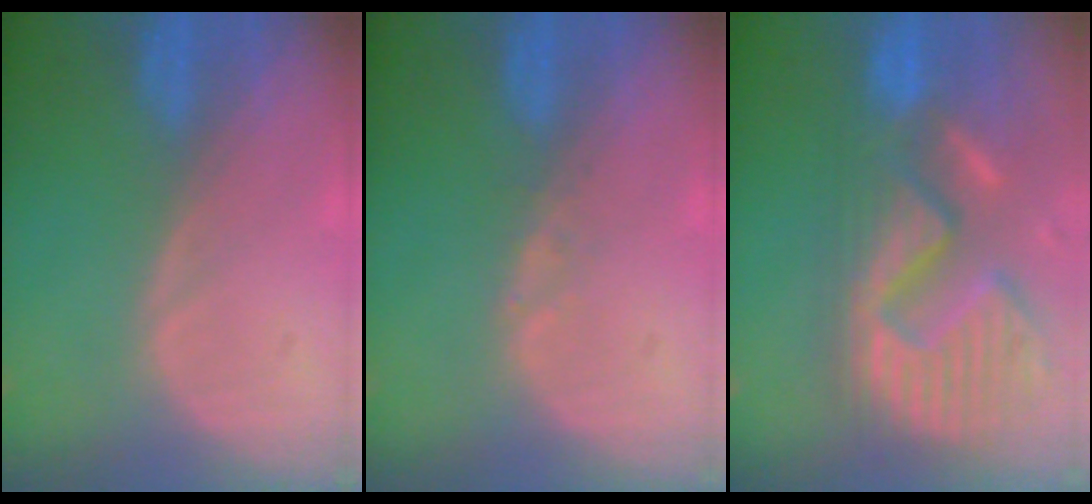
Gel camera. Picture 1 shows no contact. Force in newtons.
{"total": 0.8, "press": 0.7, "slide": 0.1}
{"total": 14.6, "press": 12.1, "slide": 8.1}